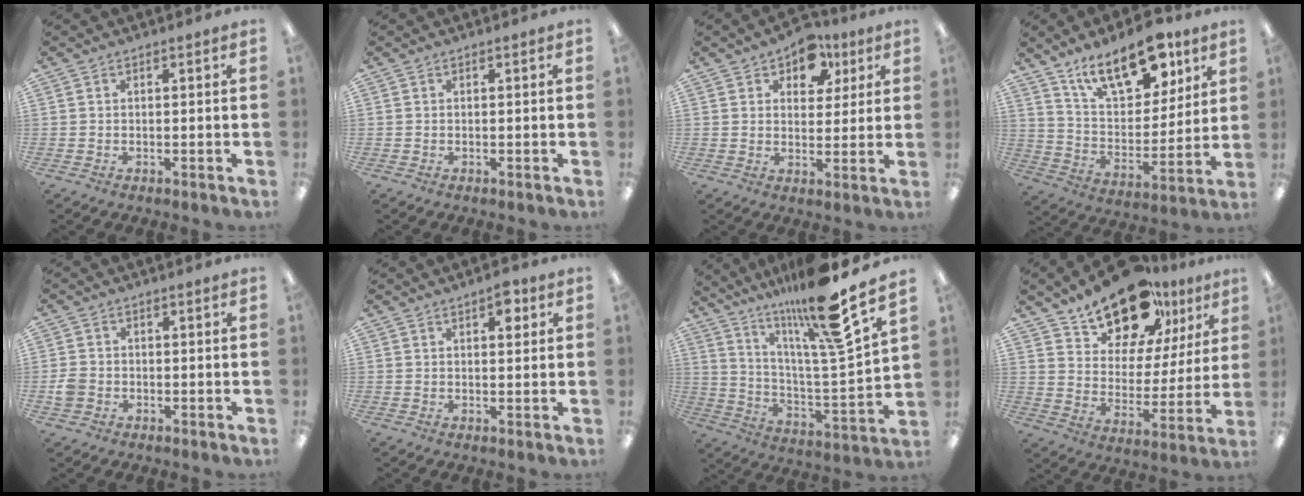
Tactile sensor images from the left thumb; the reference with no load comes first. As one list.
[{"total": 0.0}, {"total": 8.7, "force": [5.4, 5.8, 3.7], "torque": [-0.039, -0.023, 0.092]}, {"total": 17.9, "force": [11.7, 8.5, 10.5], "torque": [-0.164, -0.057, 0.203]}, {"total": 3.1, "force": [-0.9, 2.6, 1.4], "torque": [-0.021, 0.005, -0.015]}, {"total": 4.3, "force": [2.4, 1.9, 2.9], "torque": [-0.029, -0.008, 0.036]}, {"total": 19.5, "force": [15.2, 0.6, 12.1], "torque": [-0.216, -0.101, 0.234]}, {"total": 18.0, "force": [14.3, 8.4, 7.0], "torque": [-0.117, -0.100, 0.255]}]